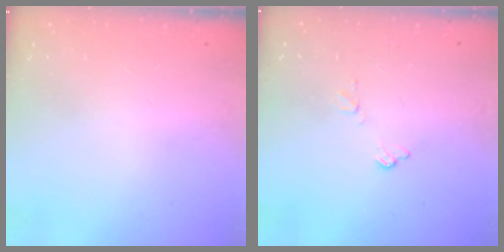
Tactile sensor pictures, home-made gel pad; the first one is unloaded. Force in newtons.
{"total": 5.5, "press": 5.5, "slide": 0.3}